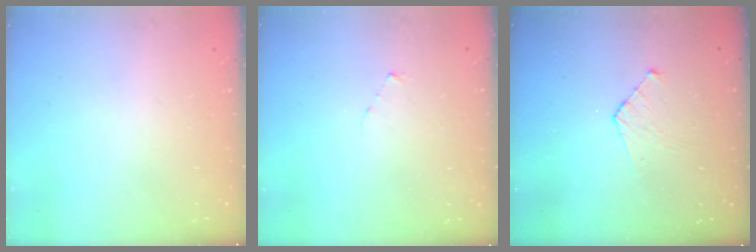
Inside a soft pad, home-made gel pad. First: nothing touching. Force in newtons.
{"total": 2.7, "press": 2.7, "slide": 0.3}
{"total": 6.3, "press": 6.2, "slide": 0.5}